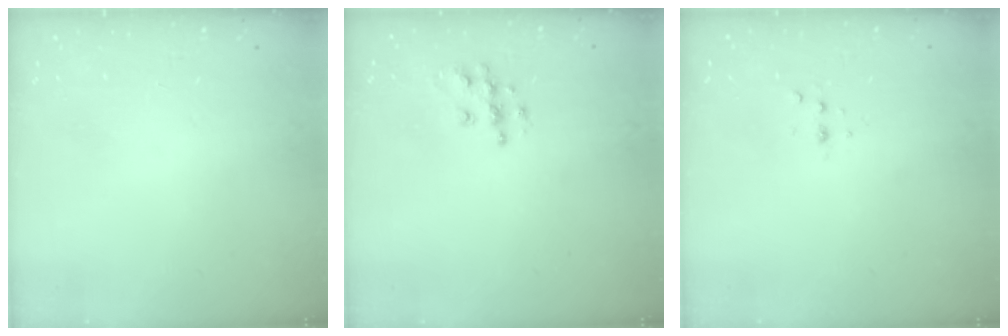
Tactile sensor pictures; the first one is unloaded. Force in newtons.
{"total": 7.8, "press": 7.8, "slide": 0.2}
{"total": 2.8, "press": 2.8, "slide": 0.7}